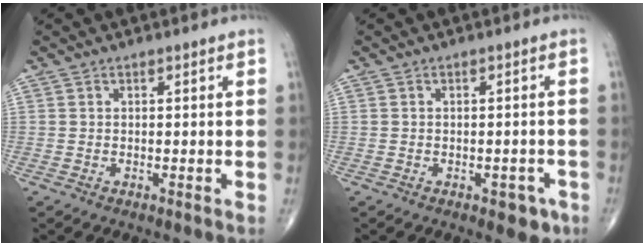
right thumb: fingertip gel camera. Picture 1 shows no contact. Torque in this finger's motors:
{"motor_torque": [0.64, 0.18, -0.18, -0.20, -0.01]}